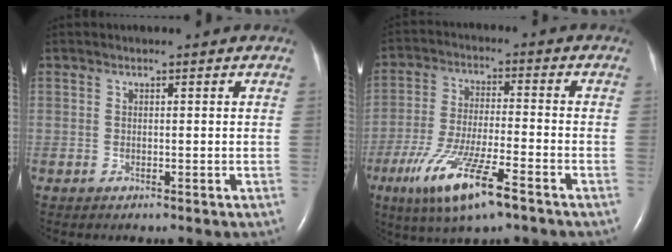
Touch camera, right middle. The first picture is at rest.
{"total": 12.5, "force": [-7.0, 1.8, 10.2], "torque": [-0.206, -0.025, -0.120]}